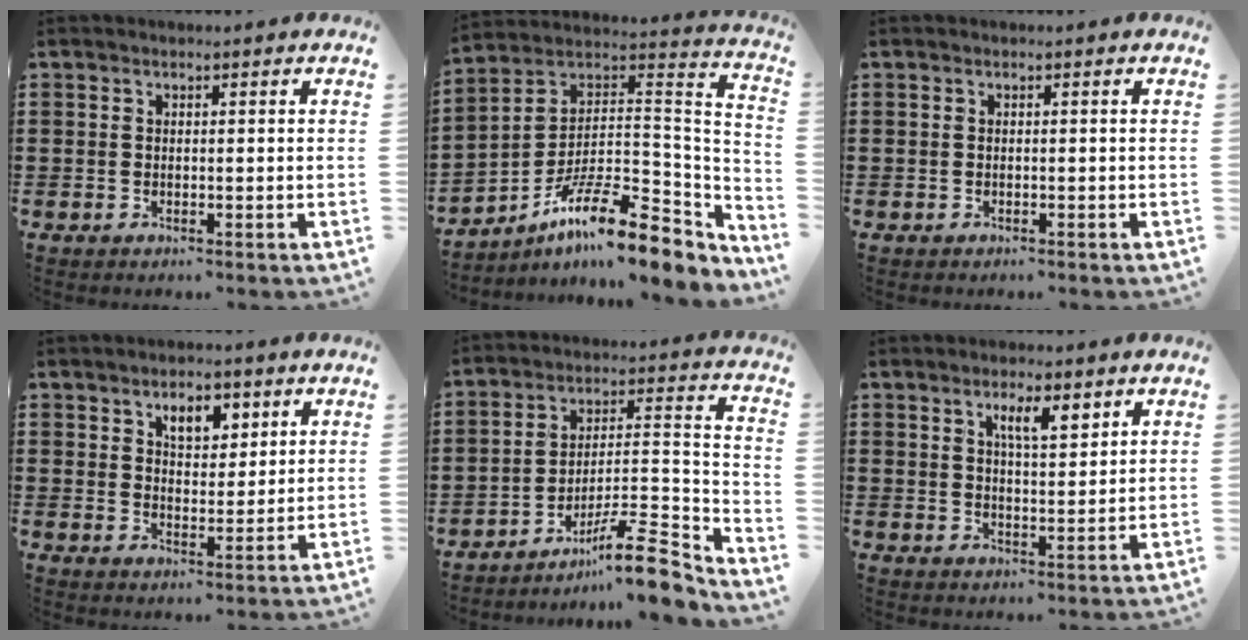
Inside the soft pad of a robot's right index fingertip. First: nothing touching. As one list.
[{"total": 14.3, "force": [-9.8, 3.4, 9.9], "torque": [-0.163, 0.013, -0.177]}, {"total": 0.0}, {"total": 4.7, "force": [2.8, 2.6, 2.8], "torque": [-0.042, 0.002, 0.044]}, {"total": 11.2, "force": [-8.7, 2.1, 6.7], "torque": [-0.091, 0.029, -0.163]}, {"total": 5.0, "force": [2.8, 1.4, 3.9], "torque": [-0.066, 0.000, 0.044]}]